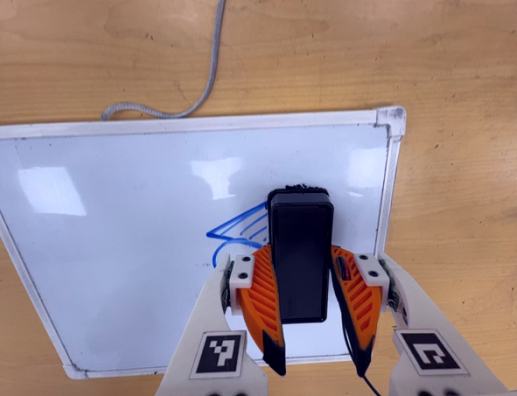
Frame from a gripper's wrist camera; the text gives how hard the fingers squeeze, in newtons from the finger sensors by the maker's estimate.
{"total": 10.0, "left": 9.6, "right": 10.3}